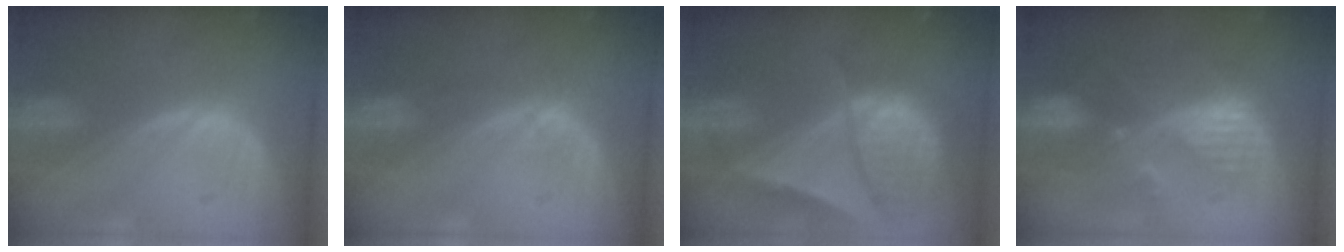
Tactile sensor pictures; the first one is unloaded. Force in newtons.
{"total": 1.1, "press": 1.1, "slide": 0.2}
{"total": 9.4, "press": 7.9, "slide": 5.1}
{"total": 8.6, "press": 8.1, "slide": 3.1}